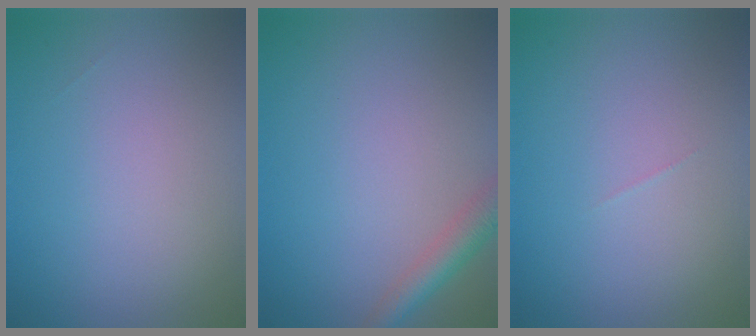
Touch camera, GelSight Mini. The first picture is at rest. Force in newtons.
{"total": 2.9, "press": 2.9, "slide": 0.1}
{"total": 0.0}